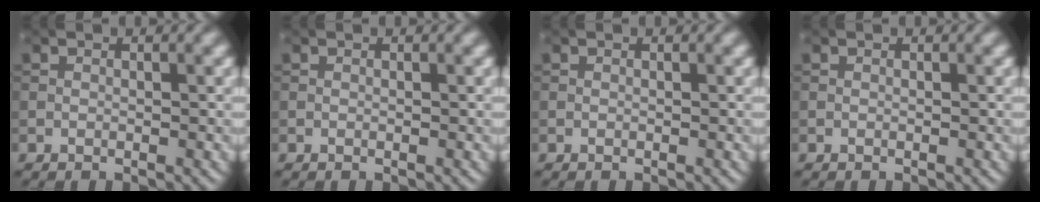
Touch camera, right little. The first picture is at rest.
{"total": 0.0}
{"total": 0.0}
{"total": 0.0}